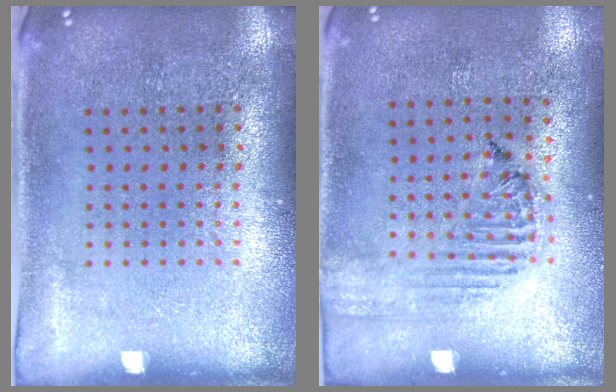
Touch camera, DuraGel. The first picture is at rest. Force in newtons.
{"total": 1.5, "press": 1.5, "slide": 0.3}